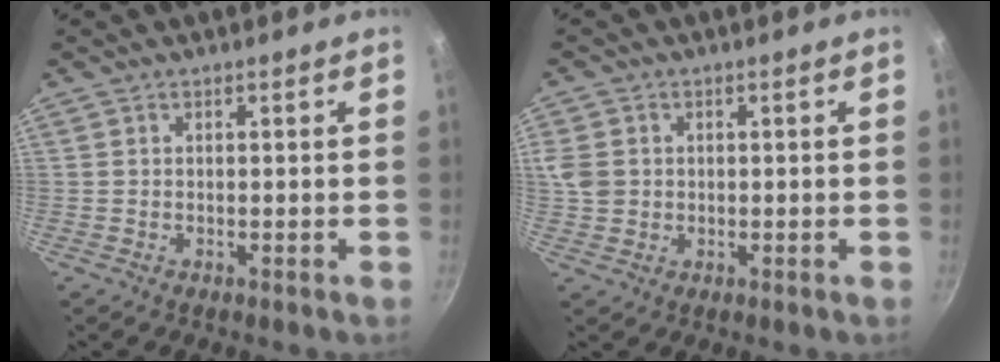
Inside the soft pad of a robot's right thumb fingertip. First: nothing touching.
{"total": 5.4, "force": [0.8, 4.7, 2.6], "torque": [-0.047, -0.002, 0.014]}